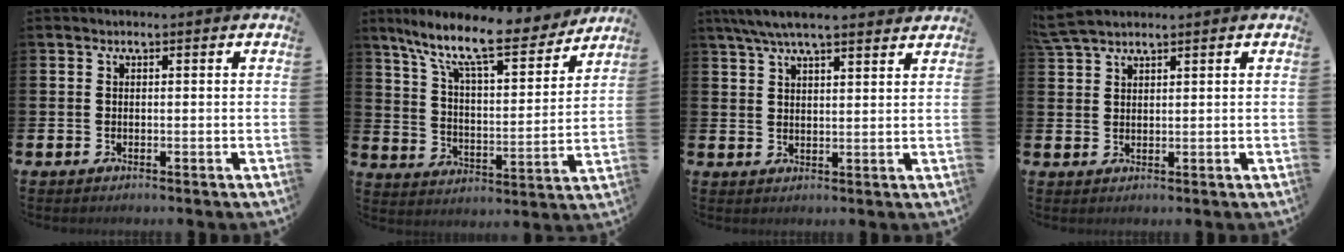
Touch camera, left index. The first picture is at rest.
{"total": 11.9, "force": [9.7, 2.7, 6.4], "torque": [-0.142, -0.060, 0.160]}
{"total": 6.2, "force": [5.6, 0.9, 2.6], "torque": [-0.070, -0.008, 0.103]}
{"total": 3.7, "force": [3.4, 0.9, 1.2], "torque": [-0.029, -0.006, 0.063]}